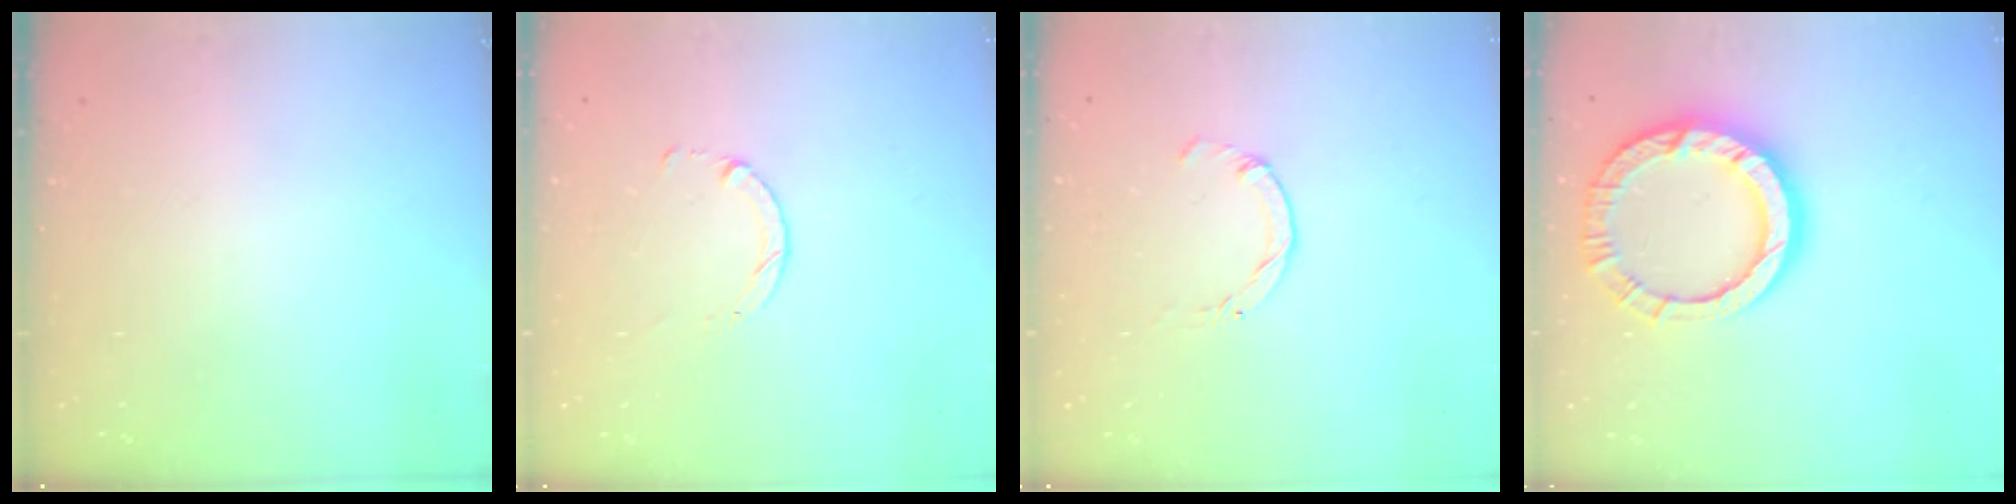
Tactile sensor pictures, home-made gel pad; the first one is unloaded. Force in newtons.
{"total": 1.4, "press": 1.4, "slide": 0.2}
{"total": 0.0}
{"total": 15.0, "press": 14.9, "slide": 1.9}